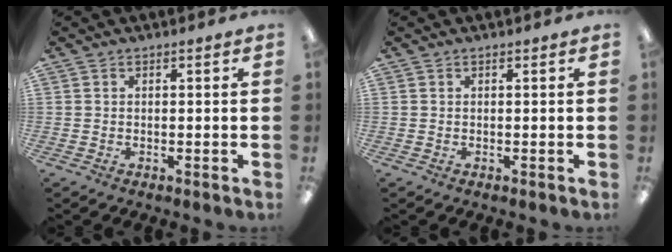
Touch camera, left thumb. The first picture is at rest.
{"total": 0.0}